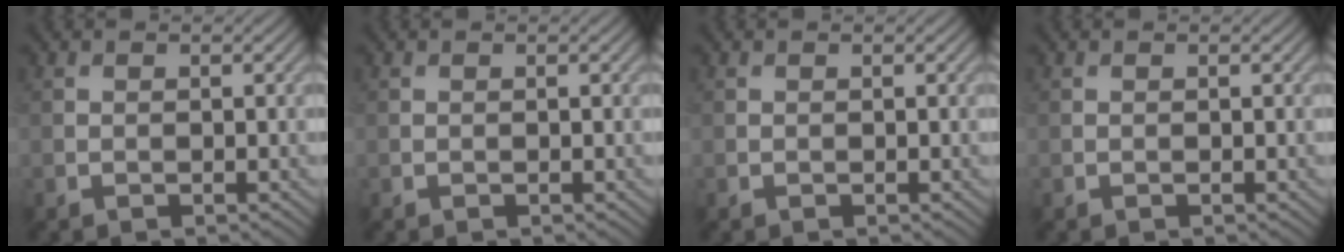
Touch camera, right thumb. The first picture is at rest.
{"total": 0.0}
{"total": 0.0}
{"total": 0.0}